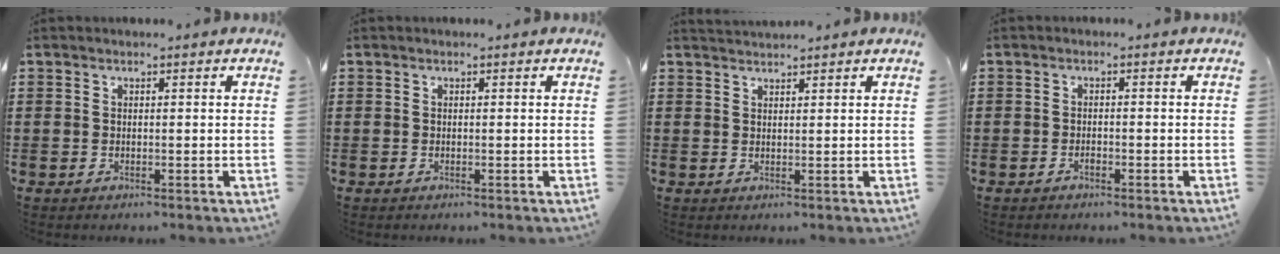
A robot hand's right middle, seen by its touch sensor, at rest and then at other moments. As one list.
[{"total": 0.0}, {"total": 1.5, "force": [1.5, 0.0, -0.1], "torque": [-0.003, 0.001, 0.031]}, {"total": 1.2, "force": [-0.9, 0.4, 0.5], "torque": [-0.015, -0.001, -0.019]}]